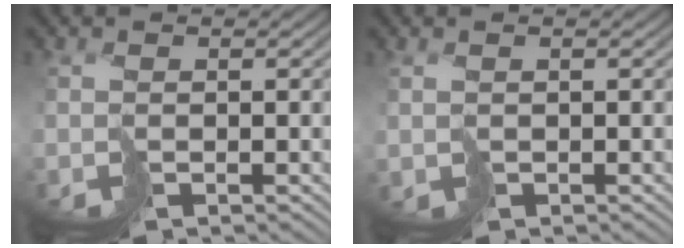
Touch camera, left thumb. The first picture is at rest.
{"total": 0.6, "force": [0.3, 0.3, 0.4], "torque": [-0.016, 0.001, 0.009]}